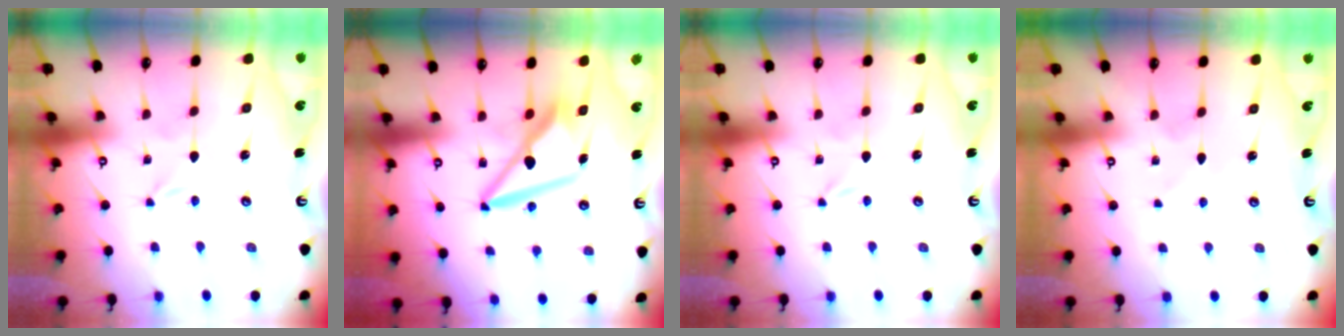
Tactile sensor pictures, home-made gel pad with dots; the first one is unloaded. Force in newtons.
{"total": 9.3, "press": 9.3, "slide": 0.5}
{"total": 0.0}
{"total": 2.2, "press": 2.2, "slide": 0.3}